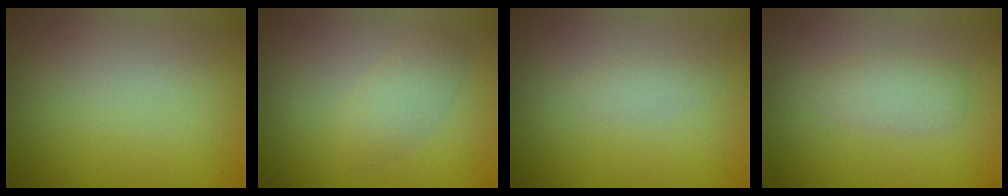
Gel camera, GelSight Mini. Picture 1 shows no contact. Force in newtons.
{"total": 1.9, "press": 1.9, "slide": 0.1}
{"total": 0.9, "press": 0.9, "slide": 0.1}
{"total": 2.0, "press": 2.0, "slide": 0.2}